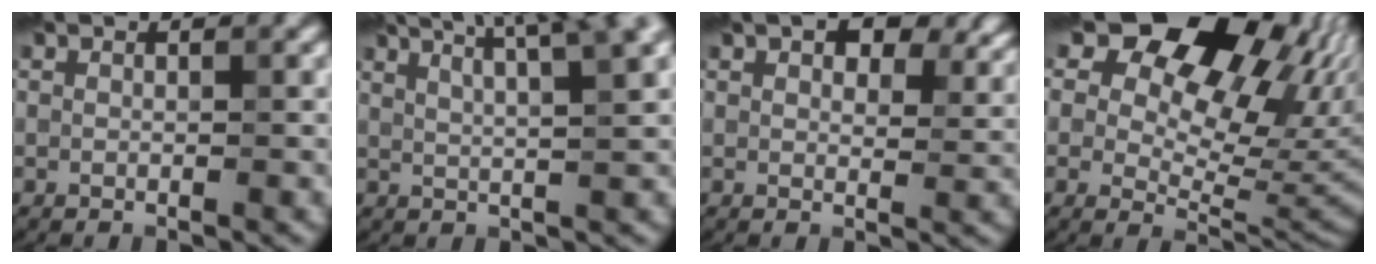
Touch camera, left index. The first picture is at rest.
{"total": 8.1, "force": [4.9, 2.0, 6.2], "torque": [-0.072, 0.045, 0.049]}
{"total": 9.0, "force": [5.8, 4.1, 5.6], "torque": [-0.068, 0.022, 0.073]}
{"total": 16.6, "force": [8.2, 10.0, 10.4], "torque": [-0.140, 0.052, 0.139]}